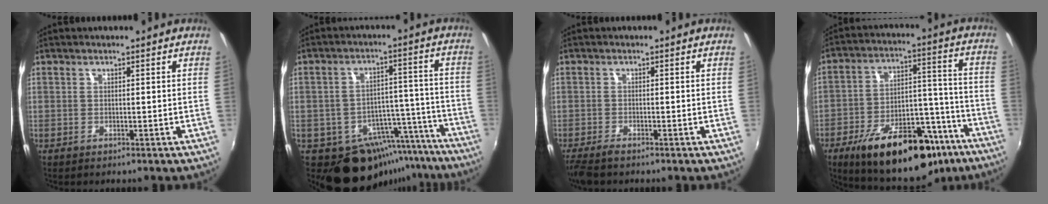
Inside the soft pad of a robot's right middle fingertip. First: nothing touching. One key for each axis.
{"total": 14.2, "fx": -10.5, "fy": 8.4, "fz": 4.6, "tx": -0.071, "ty": 0.040, "tz": -0.122}
{"total": 4.2, "fx": -3.5, "fy": 0.7, "fz": 2.2, "tx": -0.055, "ty": -0.021, "tz": -0.067}
{"total": 24.8, "fx": -16.0, "fy": 10.7, "fz": 15.5, "tx": -0.254, "ty": 0.012, "tz": -0.223}